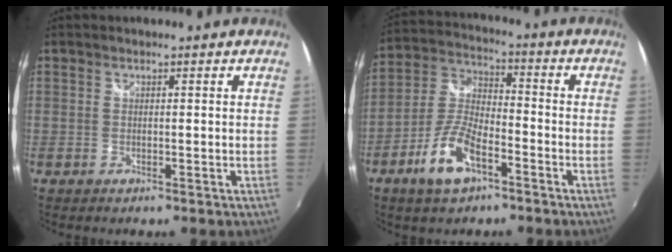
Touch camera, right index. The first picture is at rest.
{"total": 11.0, "force": [-6.0, 4.5, 8.1], "torque": [-0.175, 0.007, -0.113]}